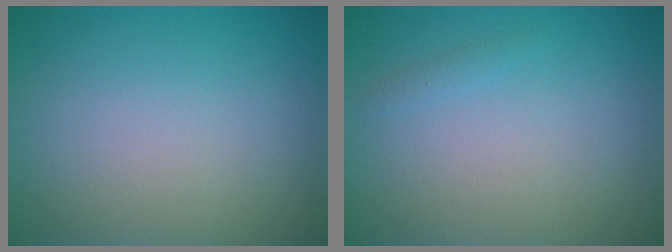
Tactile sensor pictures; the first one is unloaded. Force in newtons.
{"total": 0.6, "press": 0.6, "slide": 0.0}